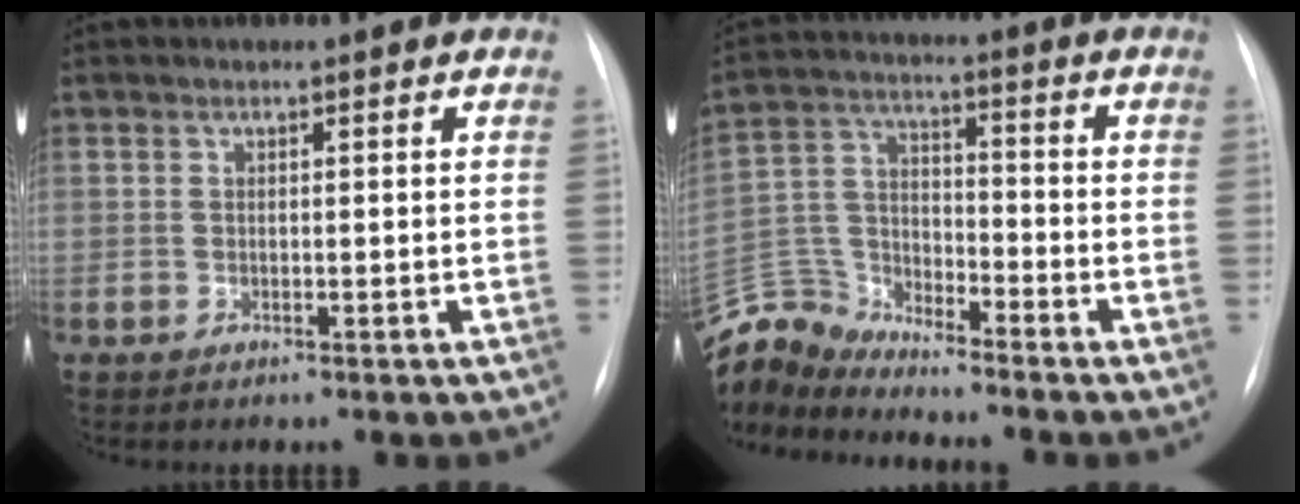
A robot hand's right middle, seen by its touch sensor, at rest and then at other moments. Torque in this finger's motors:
{"motor_torque": [0.01, -0.10, -0.02, -0.05]}